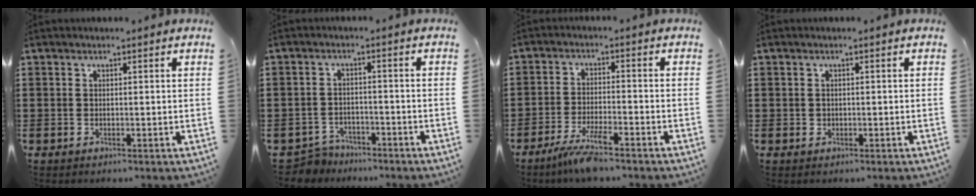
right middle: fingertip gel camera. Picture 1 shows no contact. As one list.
[{"total": 3.3, "force": [-3.2, 0.7, -0.2], "torque": [-0.007, -0.001, -0.069]}, {"total": 5.4, "force": [-4.2, 0.5, 3.2], "torque": [-0.079, -0.015, -0.084]}, {"total": 0.7, "force": [0.0, 0.7, 0.1], "torque": [-0.005, 0.004, 0.001]}]